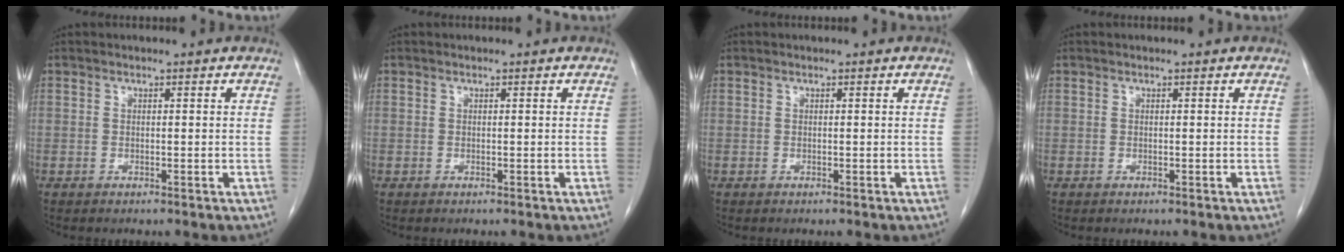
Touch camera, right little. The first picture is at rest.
{"total": 0.0}
{"total": 0.0}
{"total": 0.0}